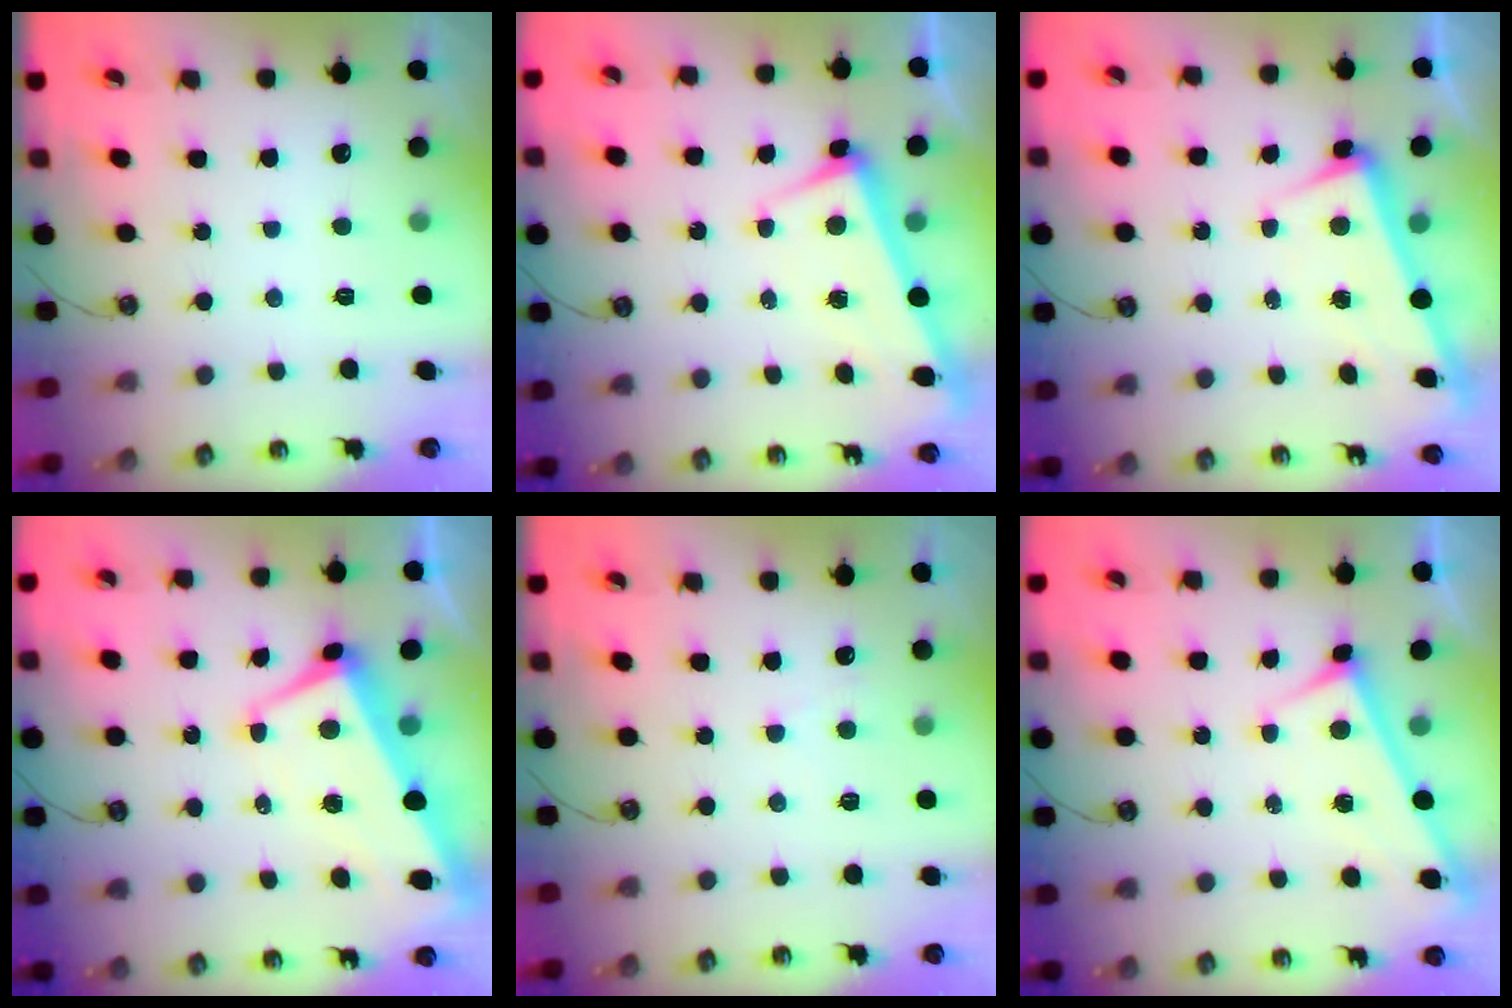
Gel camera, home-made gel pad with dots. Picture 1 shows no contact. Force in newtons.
{"total": 3.4, "press": 3.3, "slide": 0.5}
{"total": 3.3, "press": 3.1, "slide": 1.1}
{"total": 1.7, "press": 1.1, "slide": 1.3}
{"total": 5.0, "press": 5.0, "slide": 0.3}
{"total": 3.2, "press": 3.2, "slide": 0.3}